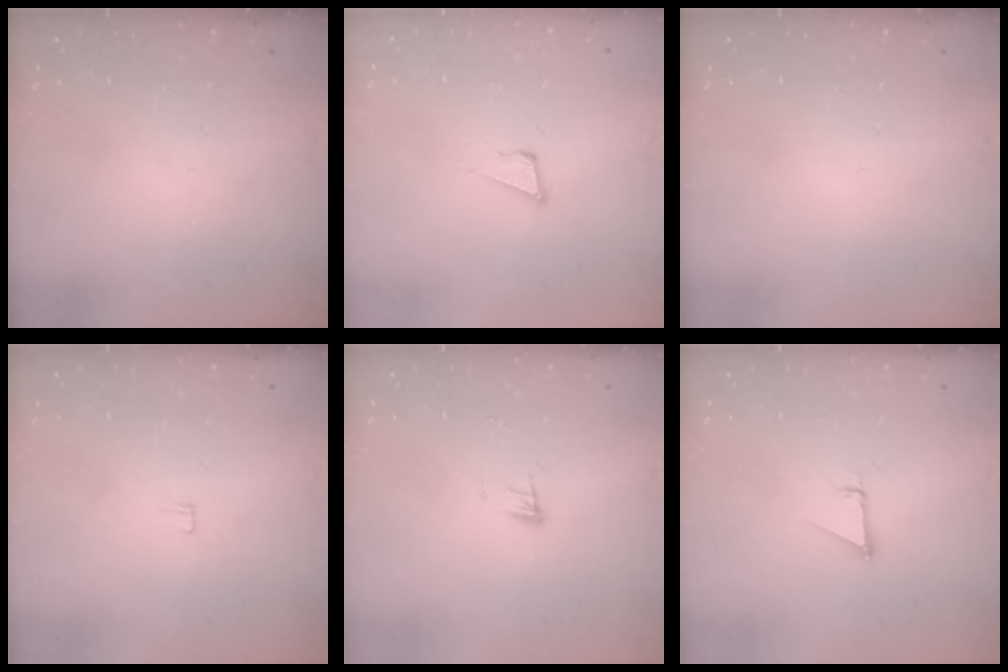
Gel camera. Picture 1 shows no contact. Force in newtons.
{"total": 3.8, "press": 3.7, "slide": 0.9}
{"total": 0.0}
{"total": 3.4, "press": 3.3, "slide": 0.3}
{"total": 6.3, "press": 6.2, "slide": 0.5}
{"total": 0.9, "press": 0.9, "slide": 0.1}